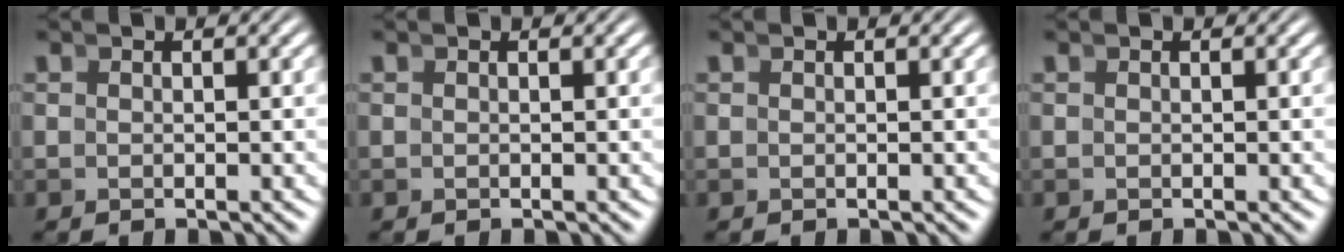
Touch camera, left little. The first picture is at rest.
{"total": 0.0}
{"total": 0.0}
{"total": 0.0}